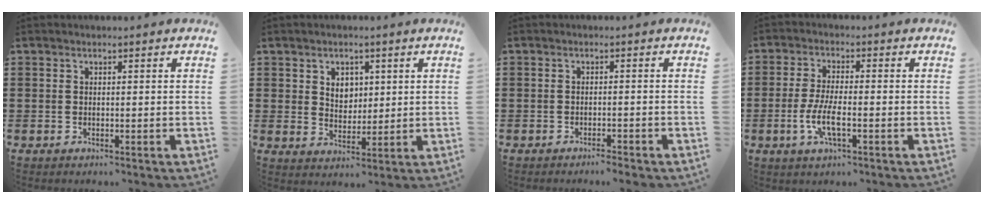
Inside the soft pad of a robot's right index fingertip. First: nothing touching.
{"total": 3.7, "force": [1.6, 3.0, 1.4], "torque": [-0.031, 0.008, 0.025]}
{"total": 1.4, "force": [-1.4, -0.1, 0.4], "torque": [-0.010, 0.001, -0.026]}
{"total": 5.5, "force": [-1.9, 1.5, 4.9], "torque": [-0.110, -0.007, -0.040]}